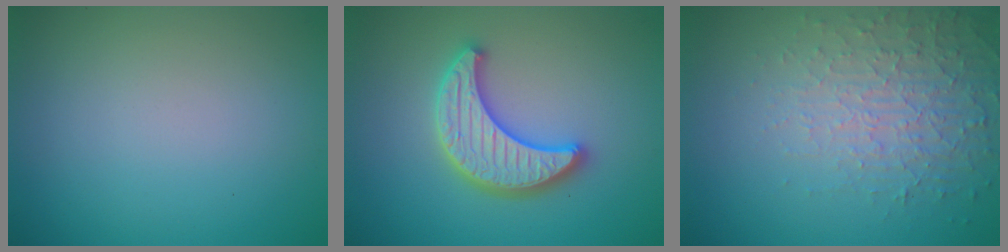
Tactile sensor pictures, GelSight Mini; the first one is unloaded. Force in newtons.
{"total": 4.4, "press": 4.3, "slide": 0.9}
{"total": 5.1, "press": 3.4, "slide": 3.7}